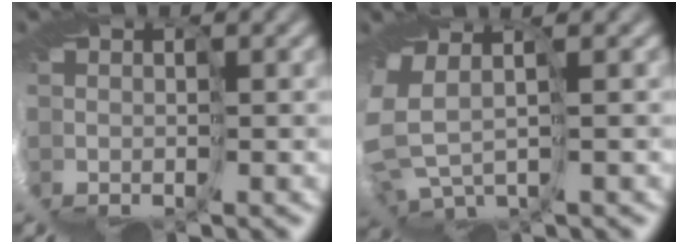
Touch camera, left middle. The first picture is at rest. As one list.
[{"total": 2.7, "force": [1.8, 1.0, 1.7], "torque": [-0.075, -0.025, 0.031]}]